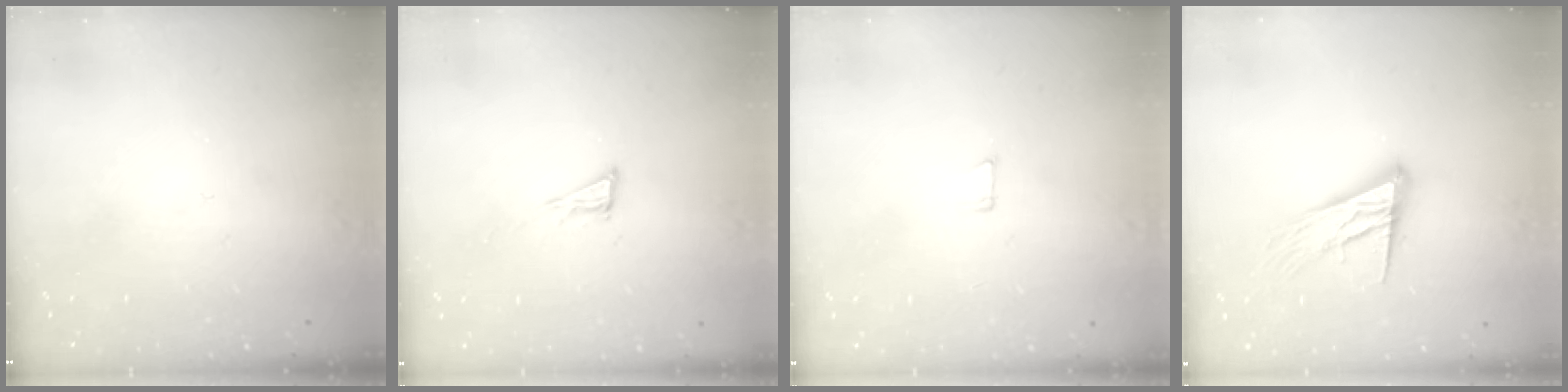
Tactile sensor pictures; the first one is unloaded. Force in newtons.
{"total": 5.7, "press": 5.5, "slide": 1.4}
{"total": 4.3, "press": 4.3, "slide": 0.4}
{"total": 15.6, "press": 15.1, "slide": 3.7}